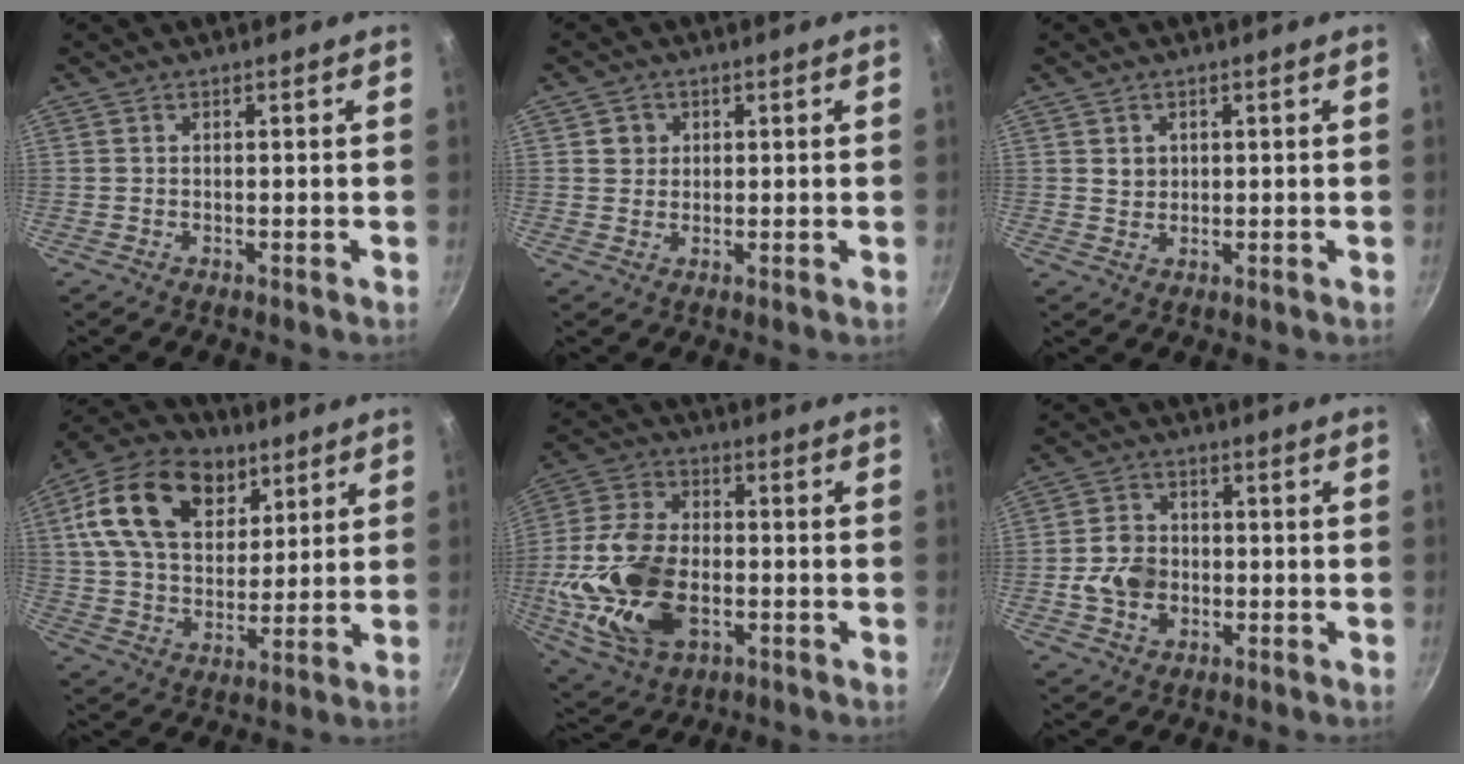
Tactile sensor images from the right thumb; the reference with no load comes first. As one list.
[{"total": 2.9, "force": [0.8, 2.7, 0.6], "torque": [0.006, 0.005, 0.010]}, {"total": 2.4, "force": [0.7, 2.1, 0.9], "torque": [-0.004, 0.002, 0.014]}, {"total": 20.8, "force": [8.9, 13.9, 12.7], "torque": [-0.200, -0.013, 0.148]}, {"total": 20.1, "force": [-4.0, 12.5, 15.2], "torque": [-0.304, 0.019, -0.070]}, {"total": 7.7, "force": [-1.4, 6.2, 4.3], "torque": [-0.059, 0.017, -0.031]}]